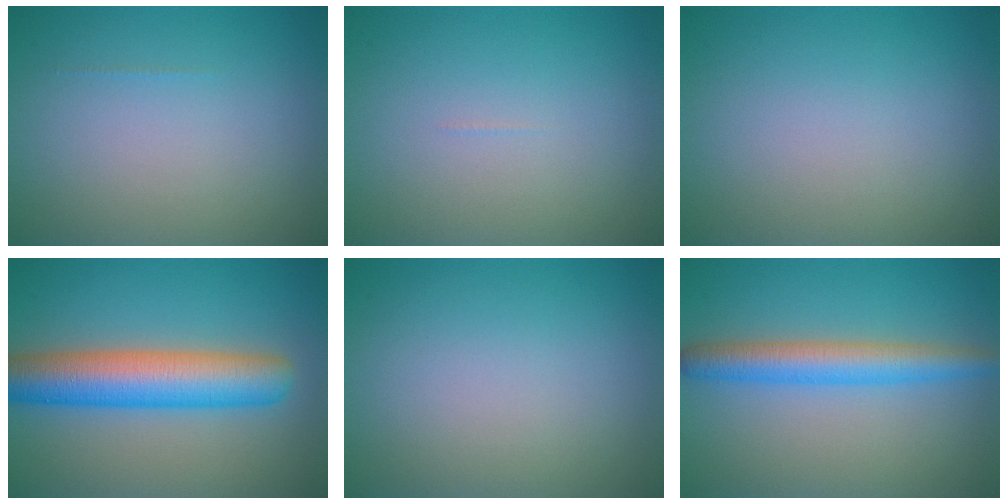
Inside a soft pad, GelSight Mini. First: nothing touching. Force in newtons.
{"total": 0.0}
{"total": 0.0}
{"total": 8.1, "press": 8.1, "slide": 0.3}
{"total": 0.0}
{"total": 4.3, "press": 4.3, "slide": 0.0}